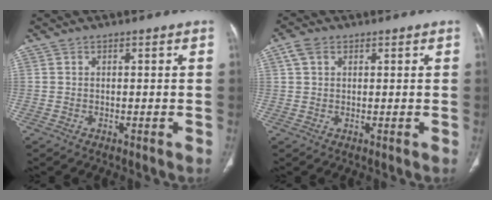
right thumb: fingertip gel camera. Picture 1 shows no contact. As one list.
[{"total": 3.0, "force": [1.3, 2.0, 1.7], "torque": [-0.033, 0.009, 0.028]}]